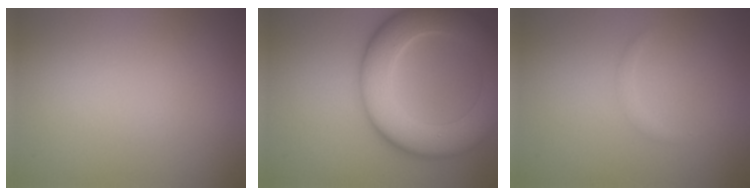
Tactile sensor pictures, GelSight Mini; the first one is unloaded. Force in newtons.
{"total": 9.6, "press": 9.6, "slide": 0.4}
{"total": 0.7, "press": 0.7, "slide": 0.1}